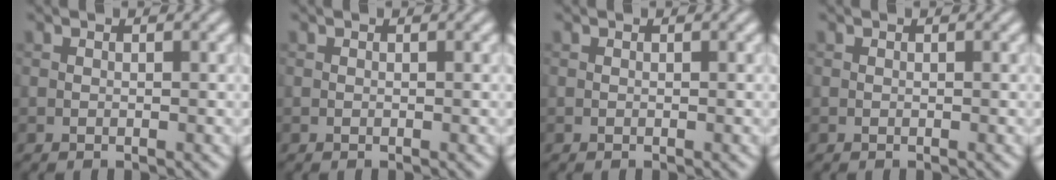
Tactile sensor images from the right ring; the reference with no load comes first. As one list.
[{"total": 0.0}, {"total": 0.0}, {"total": 0.0}]